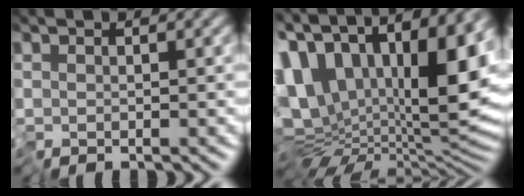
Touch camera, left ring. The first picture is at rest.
{"total": 16.1, "force": [5.7, 7.5, 13.0], "torque": [-0.242, 0.022, 0.110]}